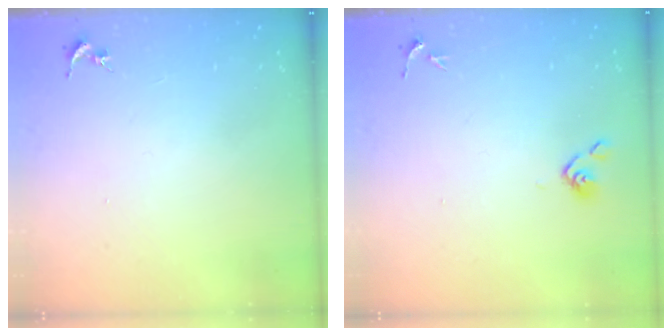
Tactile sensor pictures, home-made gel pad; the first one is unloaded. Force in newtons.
{"total": 3.8, "press": 3.7, "slide": 0.8}